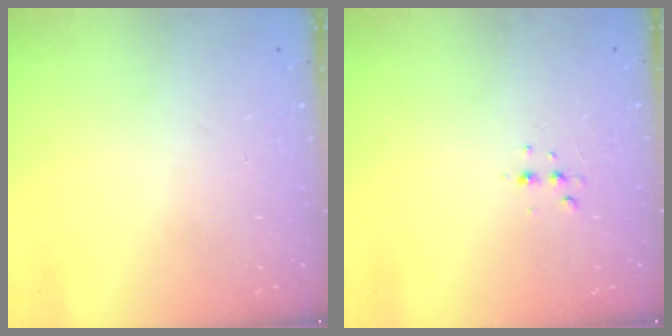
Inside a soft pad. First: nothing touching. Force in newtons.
{"total": 3.1, "press": 3.0, "slide": 0.6}